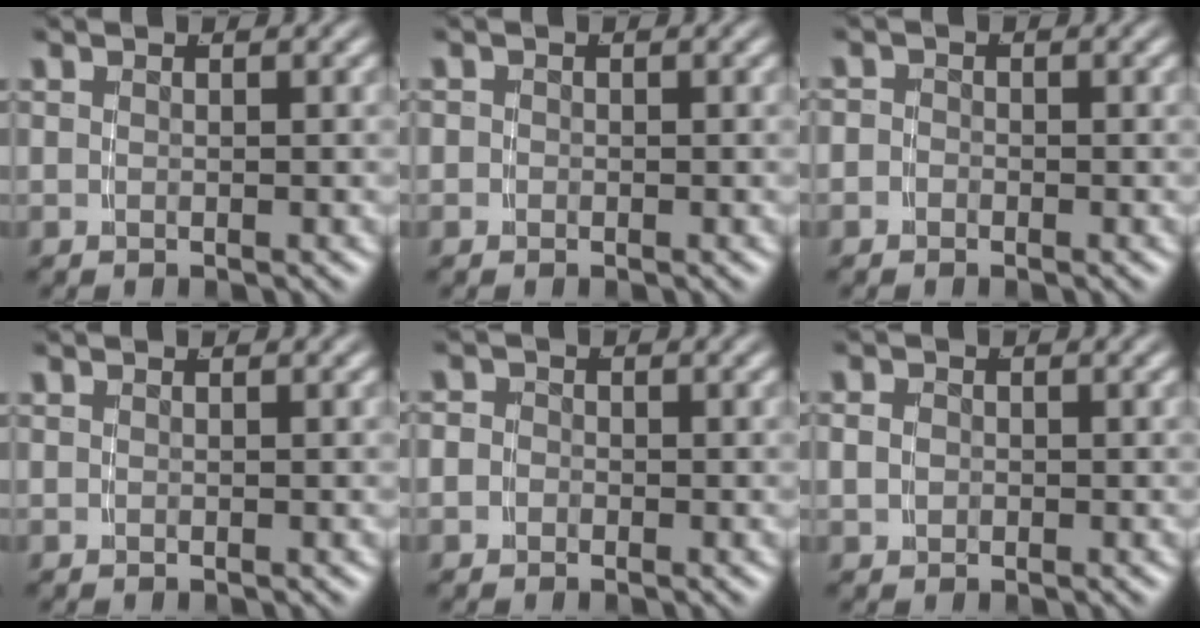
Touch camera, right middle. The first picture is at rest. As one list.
[{"total": 0.7, "force": [-0.4, 0.5, -0.1], "torque": [0.005, -0.004, -0.007]}, {"total": 1.2, "force": [-0.8, 0.9, -0.1], "torque": [0.000, -0.007, -0.016]}, {"total": 0.0}, {"total": 1.7, "force": [-0.7, 1.6, 0.3], "torque": [-0.009, -0.005, -0.015]}, {"total": 1.2, "force": [-0.3, 1.0, 0.6], "torque": [-0.017, -0.009, 0.001]}]